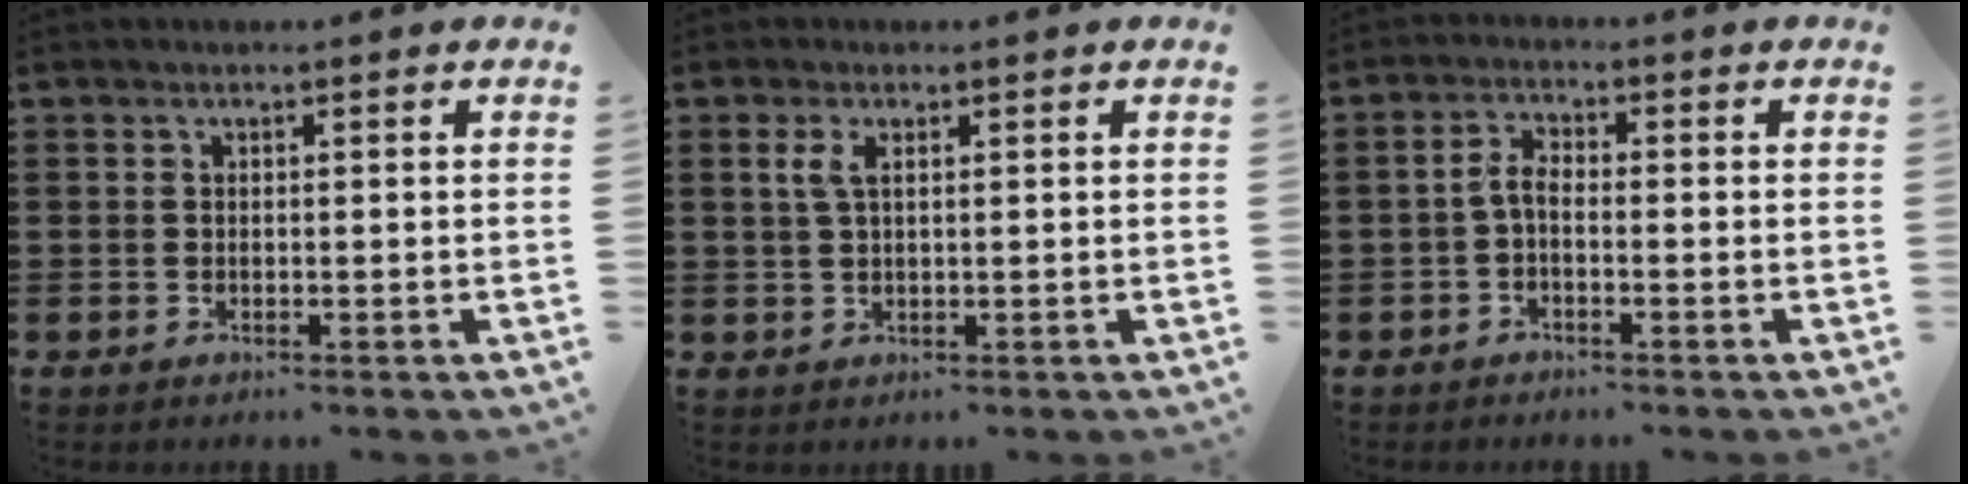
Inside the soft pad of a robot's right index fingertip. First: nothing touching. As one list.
[{"total": 2.4, "force": [0.8, 0.9, 2.1], "torque": [-0.046, 0.008, 0.011]}, {"total": 2.6, "force": [-1.1, 1.0, 2.2], "torque": [-0.057, 0.001, -0.027]}]